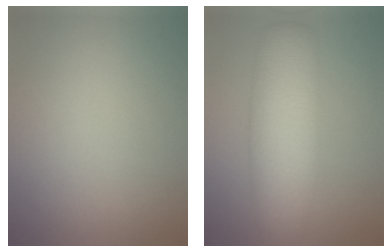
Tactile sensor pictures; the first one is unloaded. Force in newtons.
{"total": 8.0, "press": 8.0, "slide": 0.1}